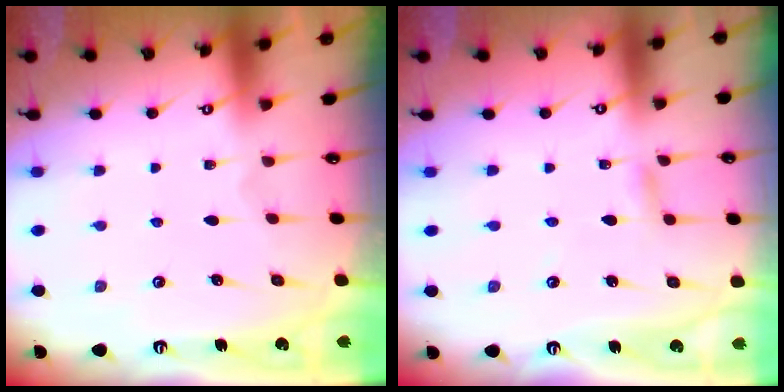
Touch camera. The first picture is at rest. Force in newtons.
{"total": 4.2, "press": 4.2, "slide": 0.3}